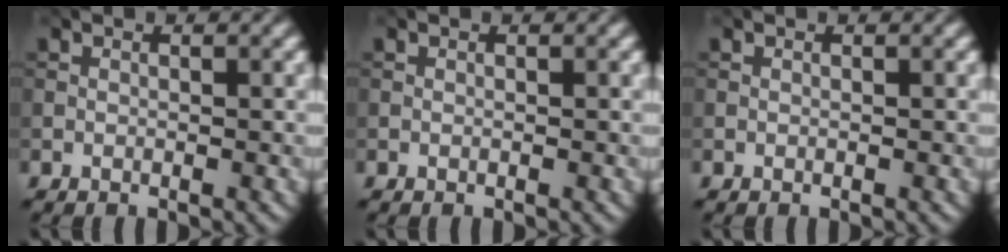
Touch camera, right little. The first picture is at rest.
{"total": 0.0}
{"total": 0.0}